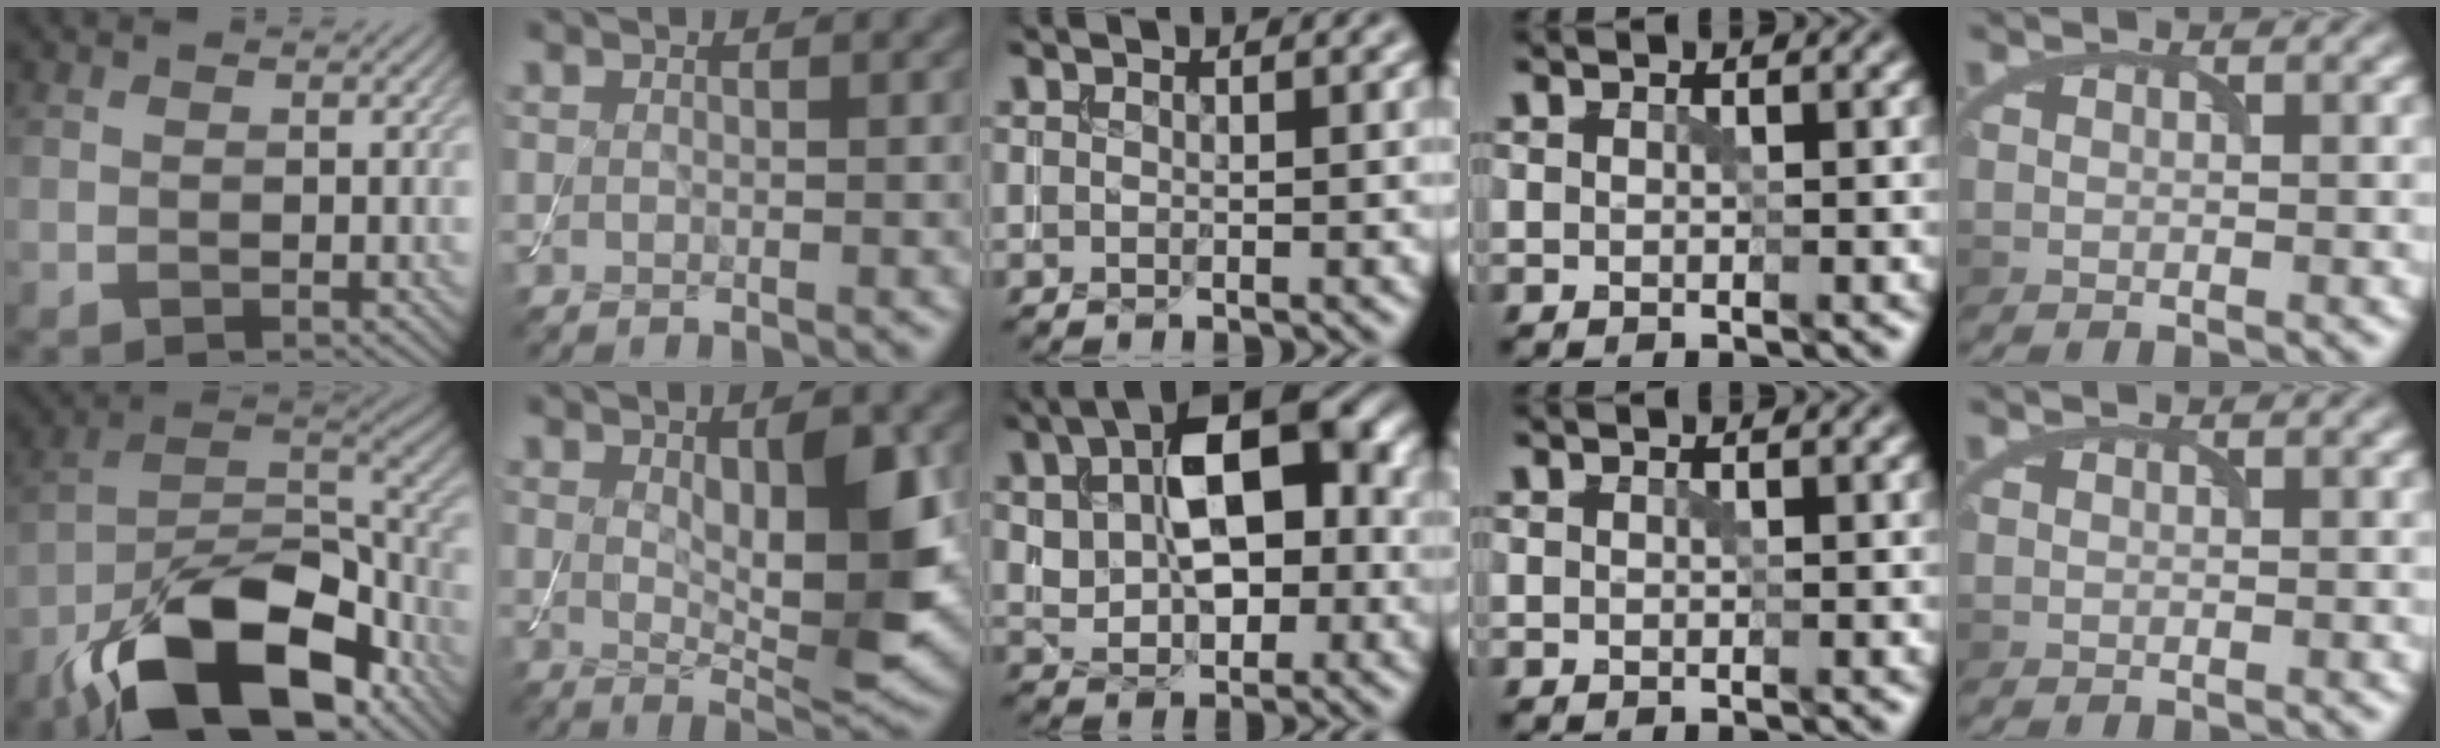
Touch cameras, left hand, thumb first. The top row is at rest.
{"thumb": {"total": 18.9, "force": [-11.8, 8.7, 11.9], "torque": [-0.206, -0.034, -0.202]}, "index": {"total": 7.6, "force": [0.8, 2.6, 7.1], "torque": [-0.108, -0.009, 0.019]}, "middle": {"total": 9.9, "force": [2.2, 5.7, 7.7], "torque": [-0.132, 0.013, 0.035]}}